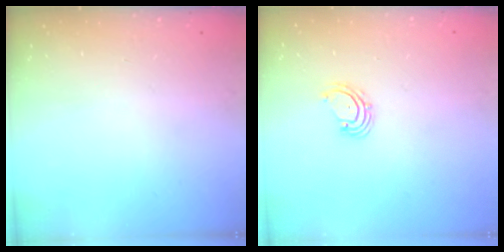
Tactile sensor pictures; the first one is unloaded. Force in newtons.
{"total": 2.5, "press": 2.4, "slide": 0.4}